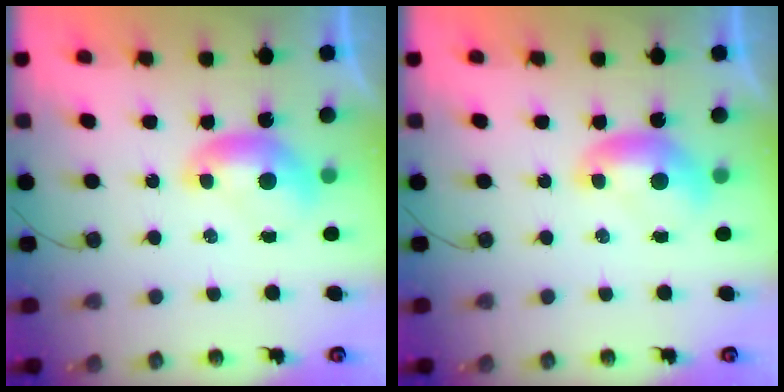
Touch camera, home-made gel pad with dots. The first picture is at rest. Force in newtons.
{"total": 0.0}